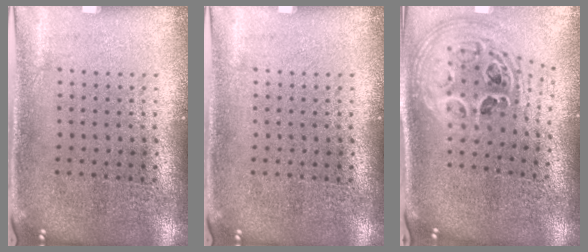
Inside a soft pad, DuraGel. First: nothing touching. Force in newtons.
{"total": 0.0}
{"total": 2.7, "press": 1.9, "slide": 1.9}